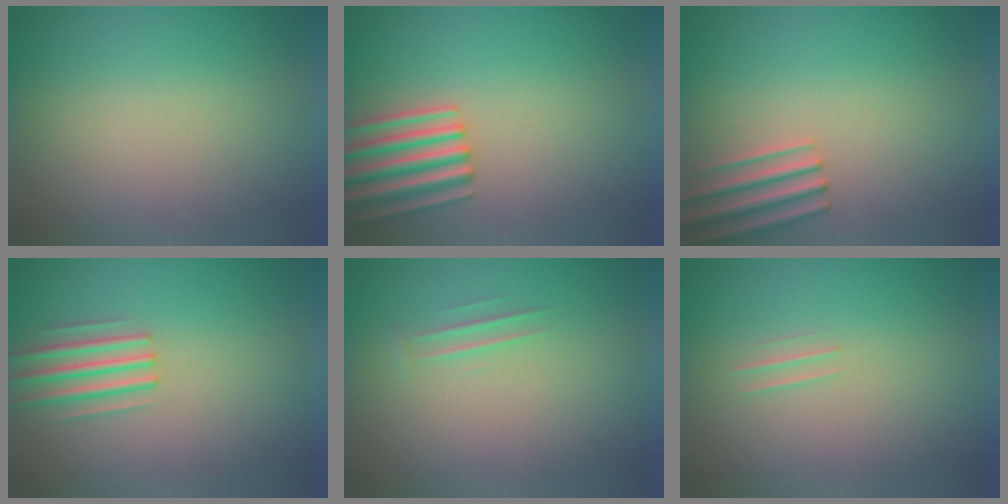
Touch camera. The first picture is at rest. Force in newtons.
{"total": 3.4}
{"total": 2.5}
{"total": 2.3}
{"total": 1.1}
{"total": 1.1}